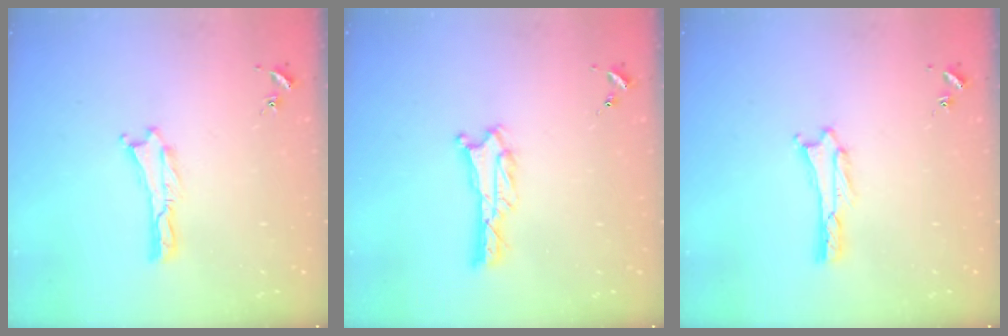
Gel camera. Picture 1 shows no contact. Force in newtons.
{"total": 0.7, "press": 0.7, "slide": 0.1}
{"total": 1.6, "press": 1.6, "slide": 0.2}